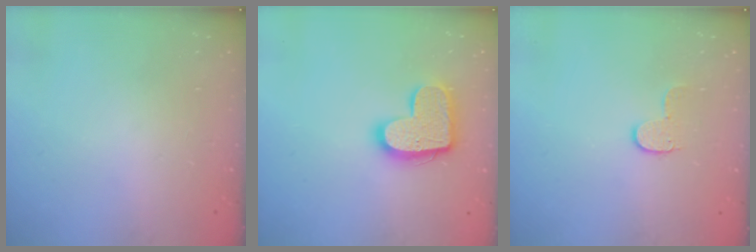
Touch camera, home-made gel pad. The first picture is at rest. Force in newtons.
{"total": 14.9, "press": 14.9, "slide": 1.0}
{"total": 6.1, "press": 6.1, "slide": 0.4}